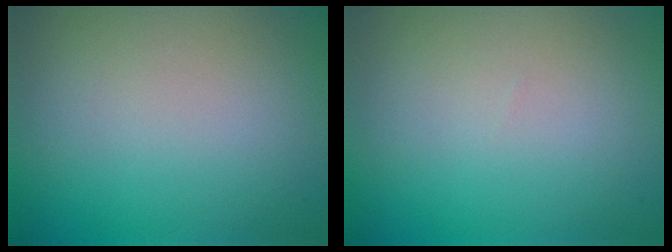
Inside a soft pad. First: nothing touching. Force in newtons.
{"total": 0.0}